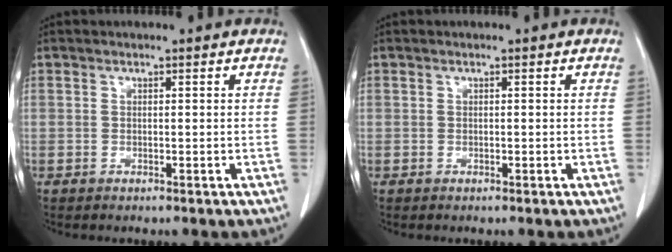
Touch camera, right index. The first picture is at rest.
{"total": 0.0}